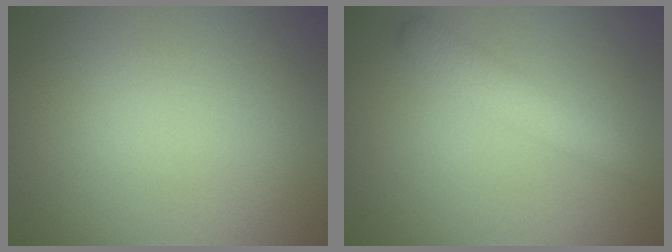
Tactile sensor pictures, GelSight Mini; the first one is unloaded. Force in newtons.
{"total": 2.7, "press": 2.7, "slide": 0.1}